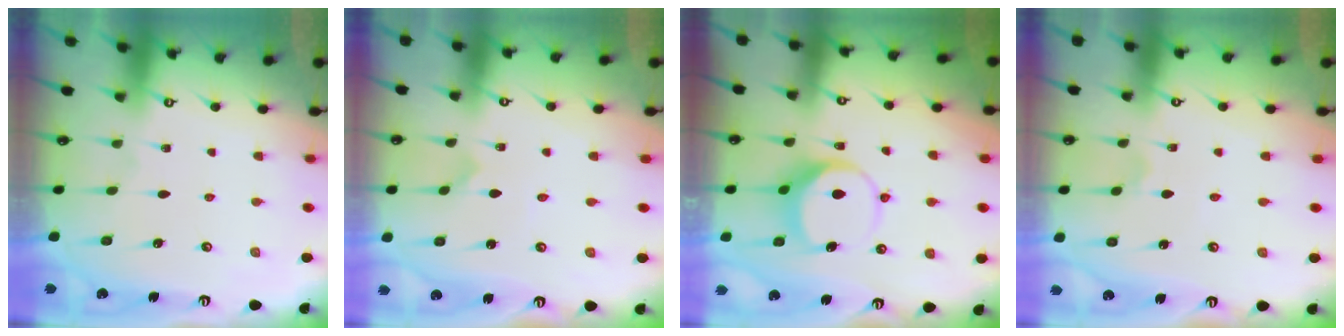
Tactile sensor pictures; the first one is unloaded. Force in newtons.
{"total": 0.0}
{"total": 8.5, "press": 8.4, "slide": 0.9}
{"total": 1.8, "press": 1.8, "slide": 0.4}